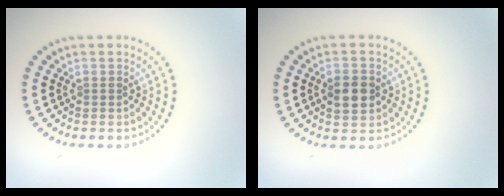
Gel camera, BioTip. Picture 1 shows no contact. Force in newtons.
{"total": 3.0, "press": 3.0, "slide": 0.1}